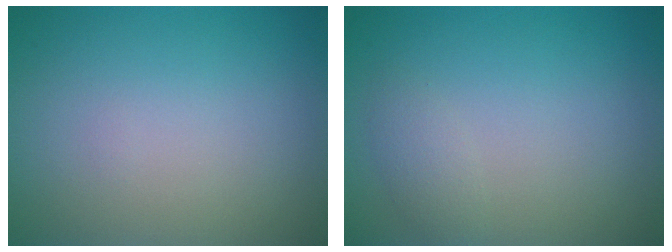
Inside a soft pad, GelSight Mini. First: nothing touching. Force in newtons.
{"total": 1.2, "press": 1.2, "slide": 0.1}